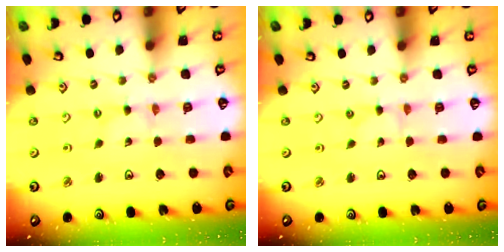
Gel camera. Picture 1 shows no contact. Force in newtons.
{"total": 0.0}